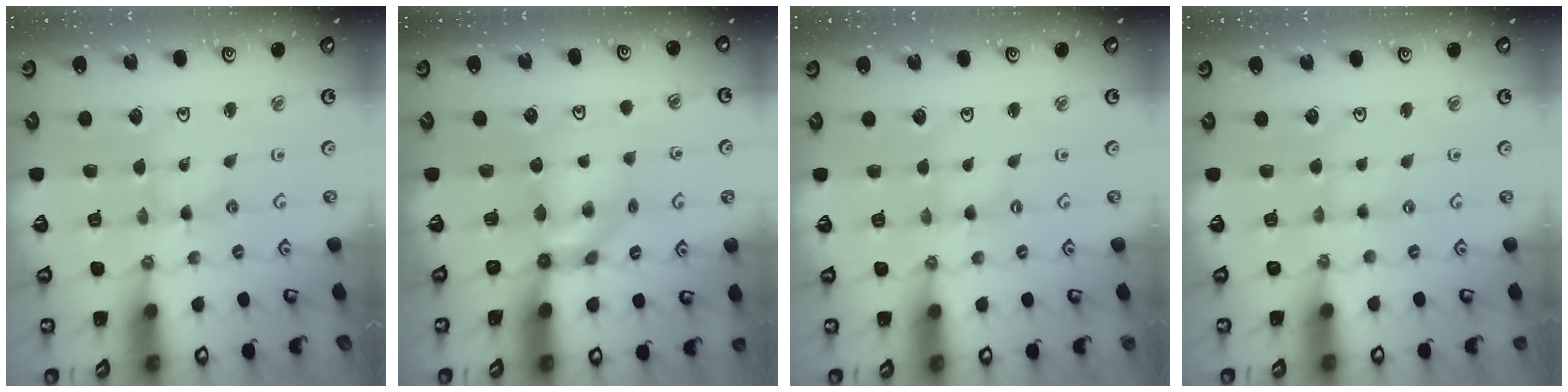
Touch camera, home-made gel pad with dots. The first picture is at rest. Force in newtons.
{"total": 5.8, "press": 5.8, "slide": 0.2}
{"total": 0.0}
{"total": 0.0}